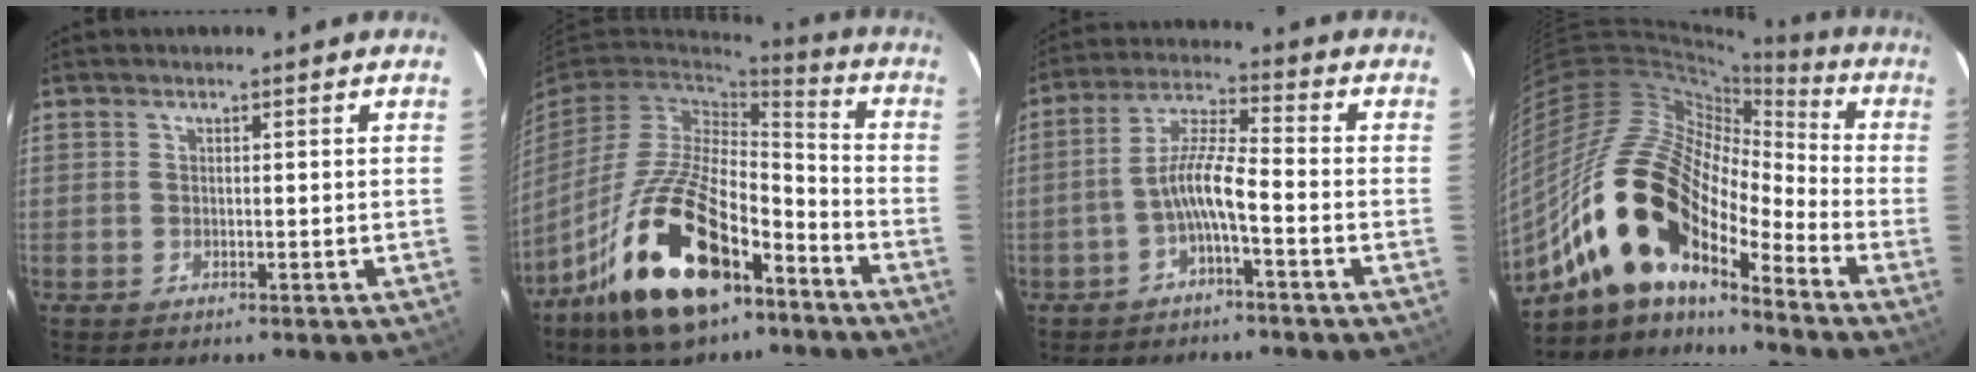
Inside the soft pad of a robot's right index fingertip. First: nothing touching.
{"total": 22.6, "force": [-12.9, 10.5, 15.3], "torque": [-0.298, -0.005, -0.218]}
{"total": 6.6, "force": [-3.0, 0.7, 5.8], "torque": [-0.129, 0.016, -0.058]}
{"total": 20.9, "force": [-13.4, 8.3, 13.8], "torque": [-0.249, -0.015, -0.270]}